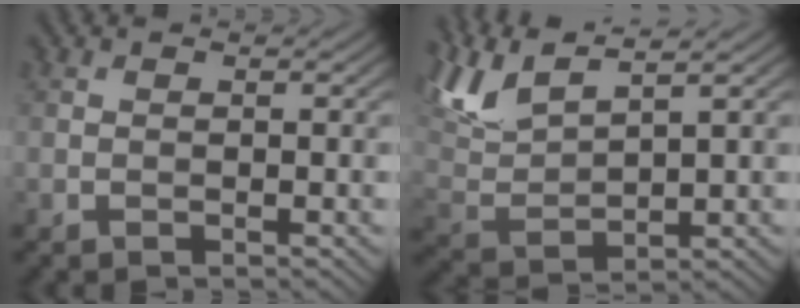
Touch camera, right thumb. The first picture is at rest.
{"total": 9.3, "force": [6.7, 2.4, 6.1], "torque": [-0.153, 0.019, 0.139]}